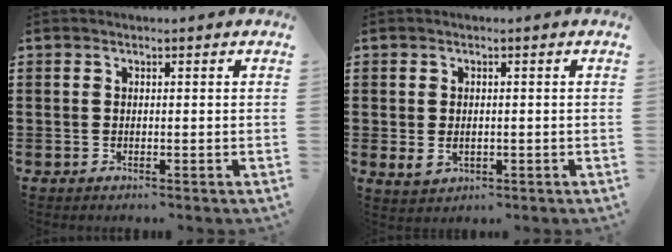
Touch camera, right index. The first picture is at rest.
{"total": 2.0, "force": [-0.1, 1.3, 1.5], "torque": [-0.032, 0.002, -0.003]}